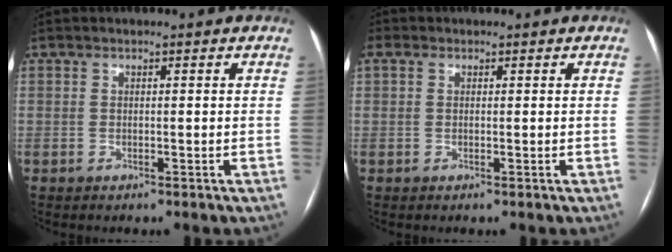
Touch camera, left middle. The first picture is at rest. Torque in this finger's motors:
{"motor_torque": [0.66, -0.05, 1.05, 0.21]}